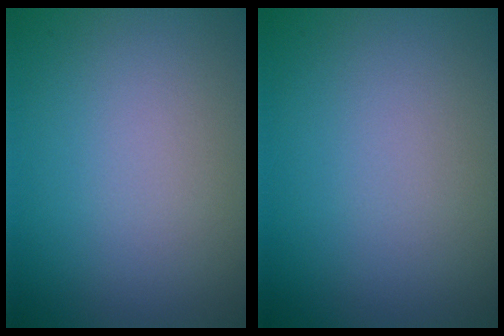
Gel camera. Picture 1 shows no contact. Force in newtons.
{"total": 0.0}